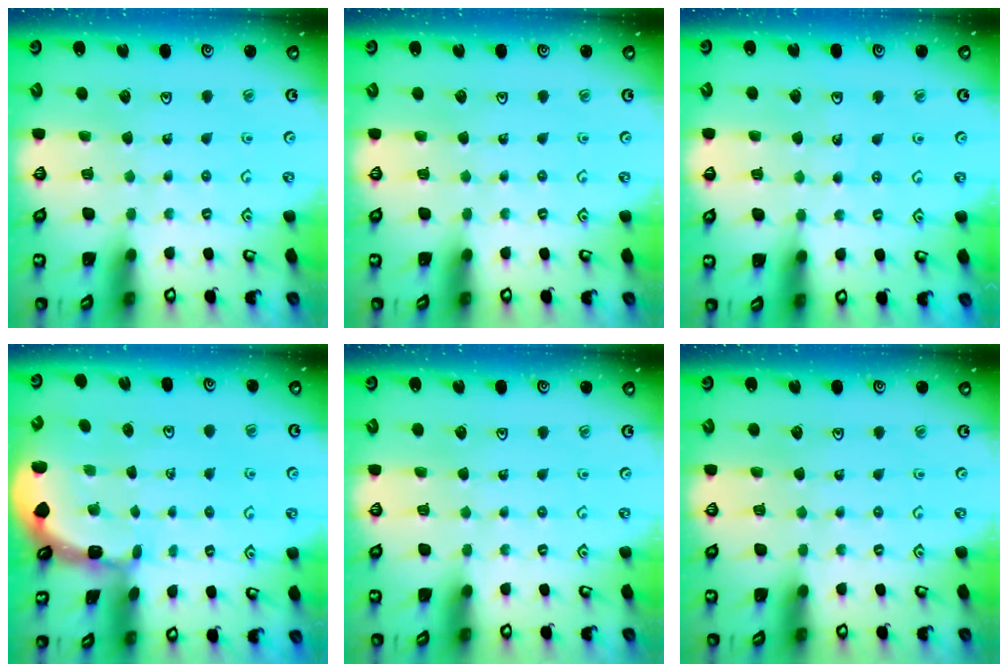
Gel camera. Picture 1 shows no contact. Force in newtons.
{"total": 0.0}
{"total": 3.1, "press": 2.8, "slide": 1.4}
{"total": 2.7, "press": 2.7, "slide": 0.3}
{"total": 0.0}
{"total": 0.0}